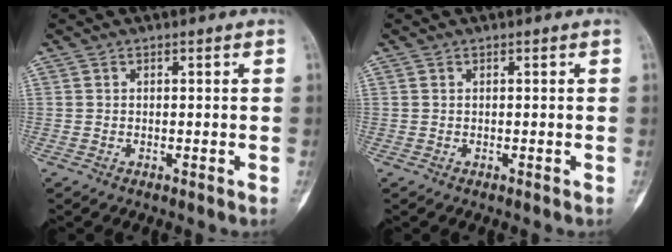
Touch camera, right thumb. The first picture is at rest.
{"total": 0.0}